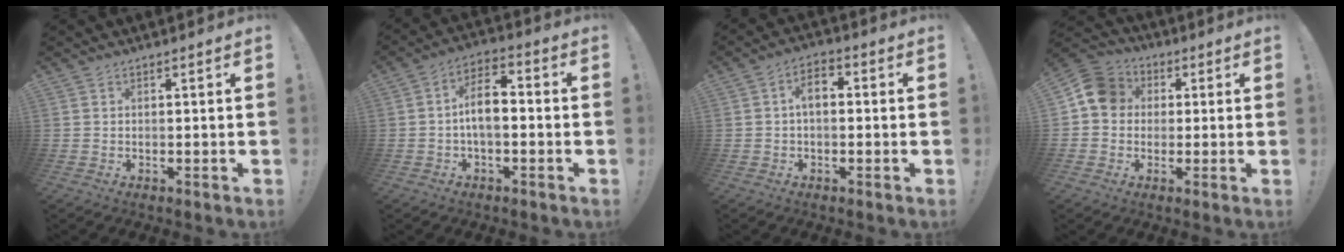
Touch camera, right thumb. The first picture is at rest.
{"total": 9.0, "force": [-1.0, 4.5, 7.7], "torque": [-0.146, 0.012, -0.016]}
{"total": 5.0, "force": [0.1, 2.7, 4.2], "torque": [-0.076, 0.011, 0.001]}
{"total": 10.2, "force": [1.4, 8.9, 4.6], "torque": [-0.066, 0.013, 0.031]}